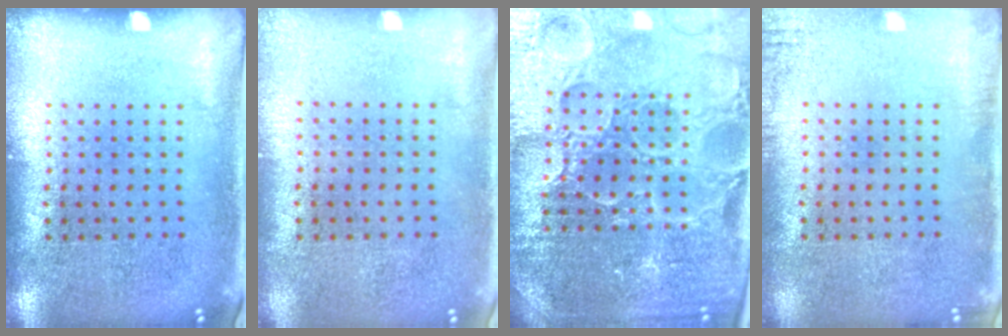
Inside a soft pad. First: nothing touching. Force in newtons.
{"total": 0.0}
{"total": 5.5, "press": 5.1, "slide": 2.0}
{"total": 1.4, "press": 1.4, "slide": 0.1}